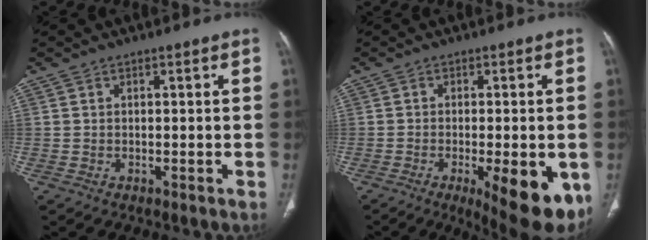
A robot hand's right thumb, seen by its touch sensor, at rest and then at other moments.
{"total": 13.9, "force": [-5.0, 4.6, 12.1], "torque": [-0.124, -0.012, -0.057]}